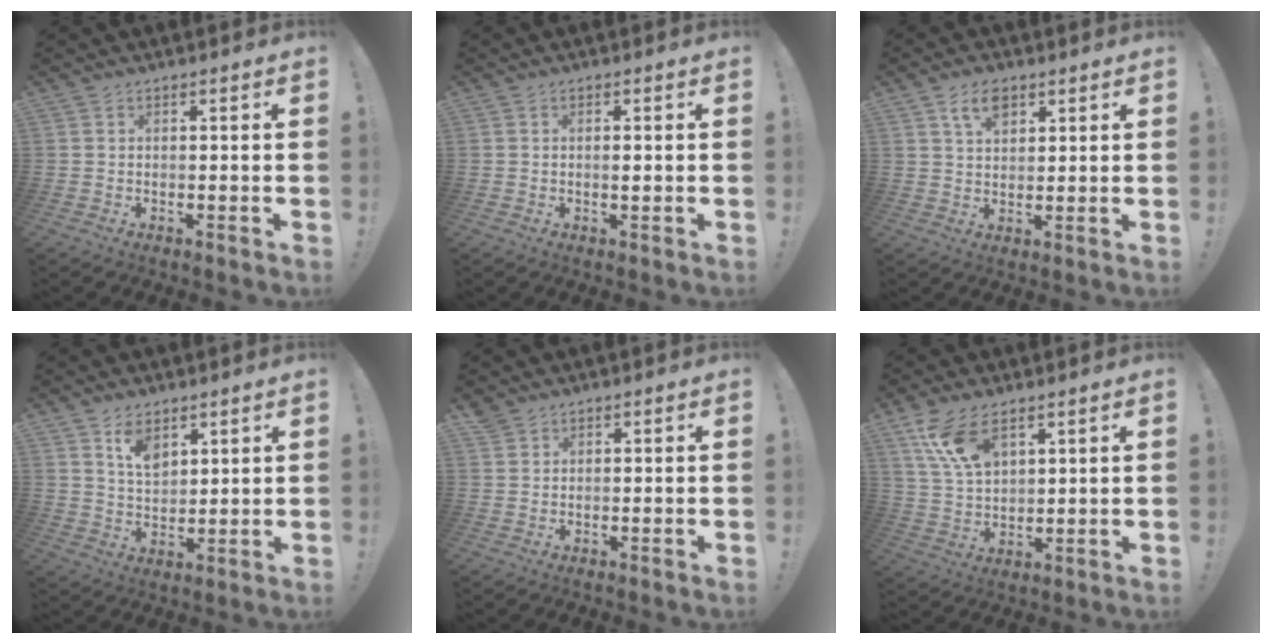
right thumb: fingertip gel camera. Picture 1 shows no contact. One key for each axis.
{"total": 1.1, "fx": 0.1, "fy": 0.0, "fz": 1.1, "tx": -0.004, "ty": -0.008, "tz": -0.002}
{"total": 6.7, "fx": 3.9, "fy": 3.7, "fz": 3.9, "tx": -0.064, "ty": -0.007, "tz": 0.072}
{"total": 8.0, "fx": 5.3, "fy": 4.6, "fz": 3.9, "tx": -0.055, "ty": -0.031, "tz": 0.095}
{"total": 2.0, "fx": 1.7, "fy": 1.1, "fz": 0.4, "tx": -0.006, "ty": -0.008, "tz": 0.033}
{"total": 11.9, "fx": 7.1, "fy": 6.1, "fz": 7.4, "tx": -0.140, "ty": -0.028, "tz": 0.135}